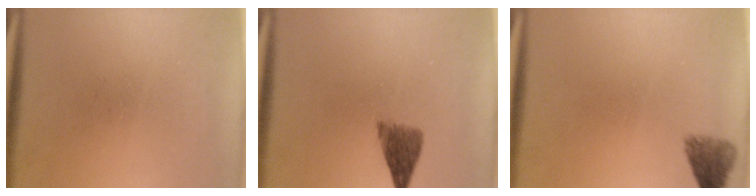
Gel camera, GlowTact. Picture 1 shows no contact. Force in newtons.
{"total": 4.1}
{"total": 3.0}